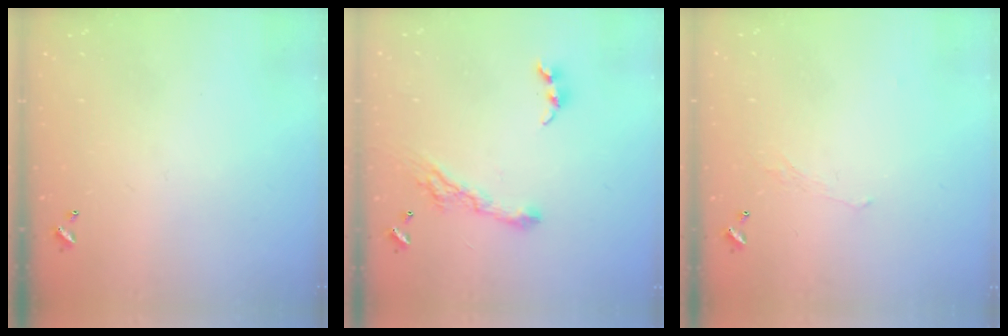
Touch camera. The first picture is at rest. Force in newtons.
{"total": 7.6, "press": 7.5, "slide": 1.1}
{"total": 0.6, "press": 0.2, "slide": 0.6}